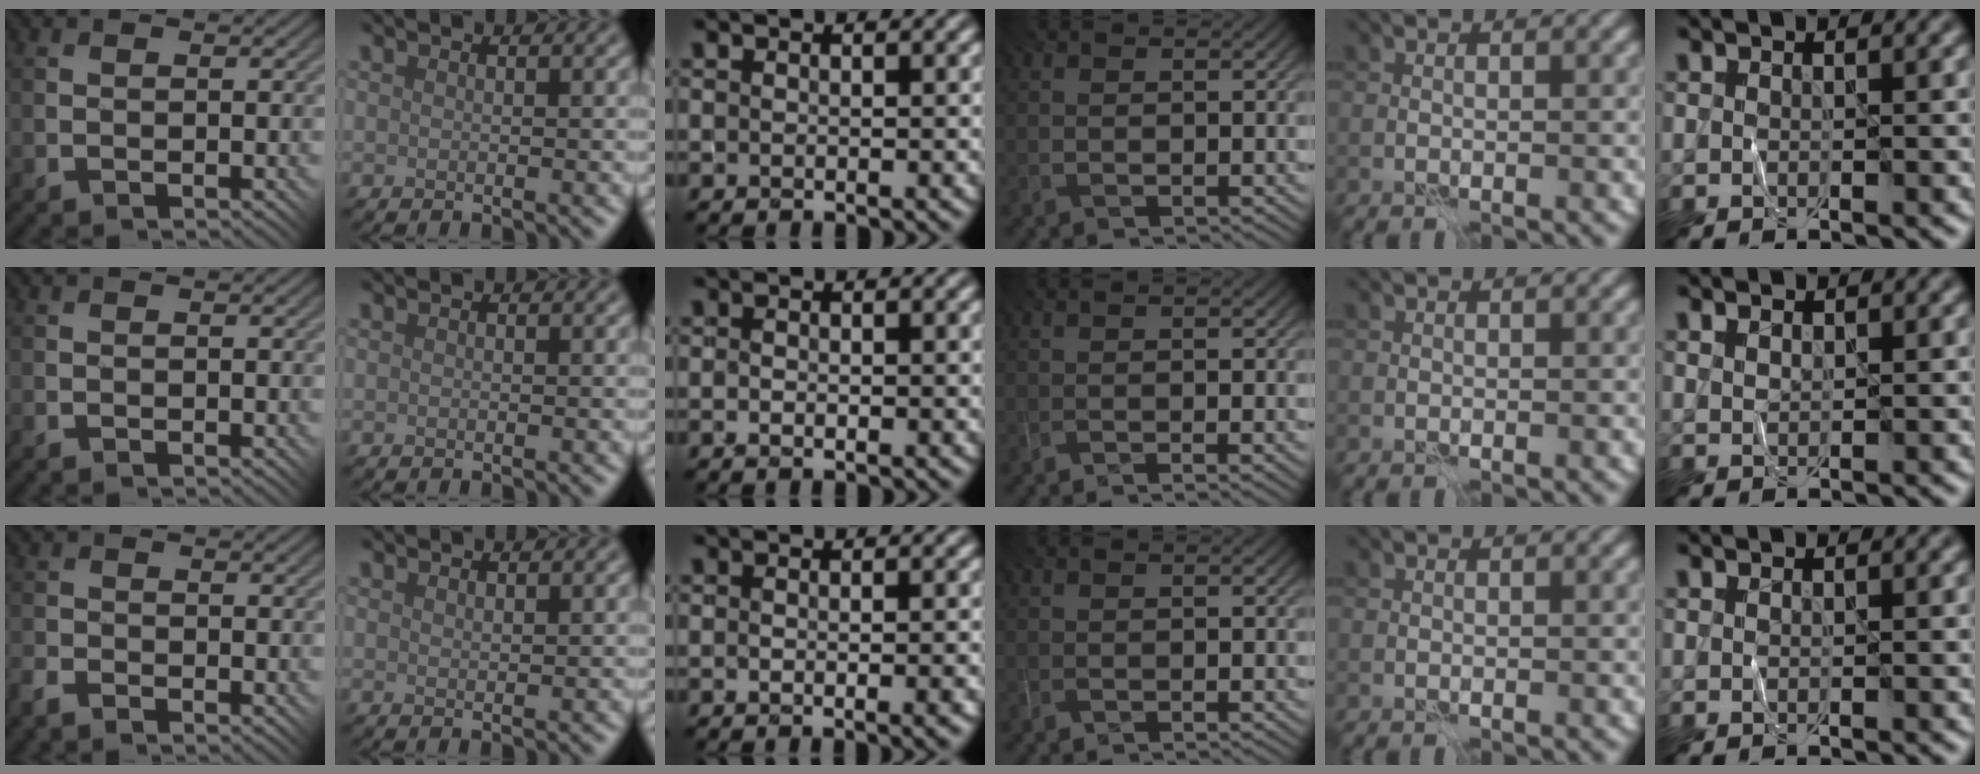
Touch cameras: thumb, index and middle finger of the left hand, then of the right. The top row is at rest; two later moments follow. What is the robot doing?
{"motion": "fold", "object": "shorts"}